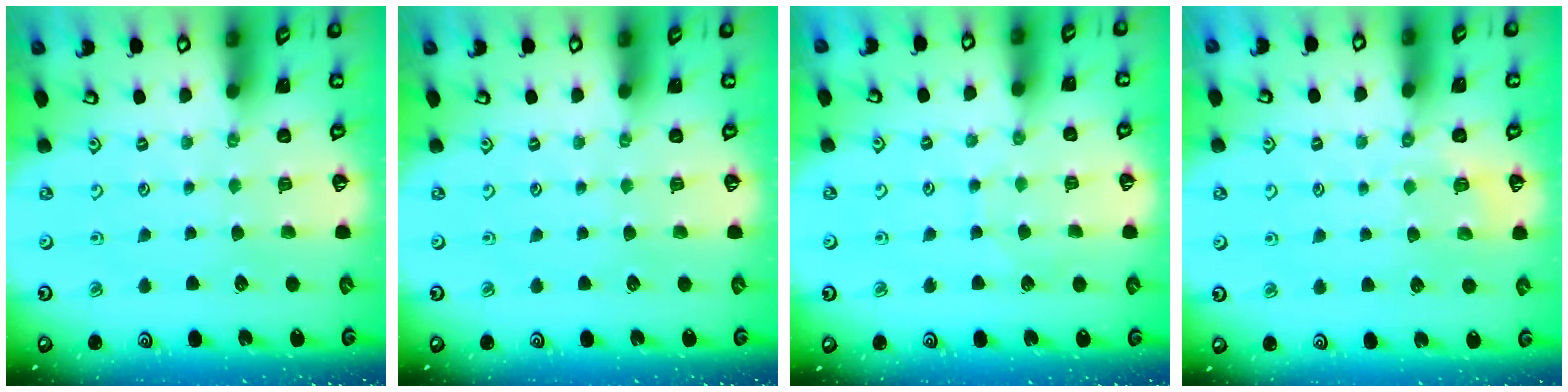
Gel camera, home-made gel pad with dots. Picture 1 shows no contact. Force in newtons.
{"total": 0.0}
{"total": 3.6, "press": 3.6, "slide": 0.4}
{"total": 3.3, "press": 3.0, "slide": 1.5}